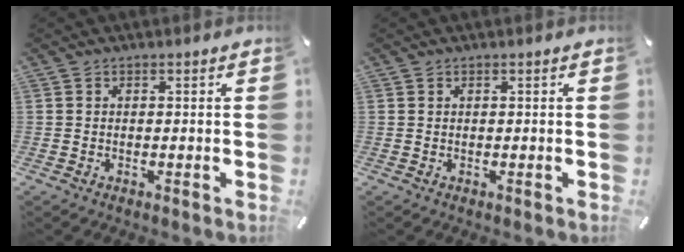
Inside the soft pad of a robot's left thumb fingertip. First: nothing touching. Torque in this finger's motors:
{"motor_torque": [0.03, 0.01, -0.01, 0.01, 0.00]}